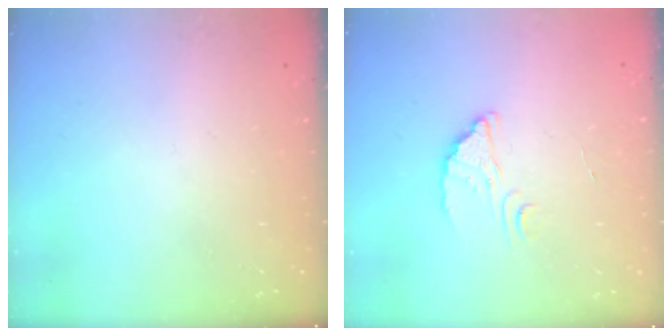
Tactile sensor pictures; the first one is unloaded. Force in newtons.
{"total": 3.0, "press": 3.0, "slide": 0.0}